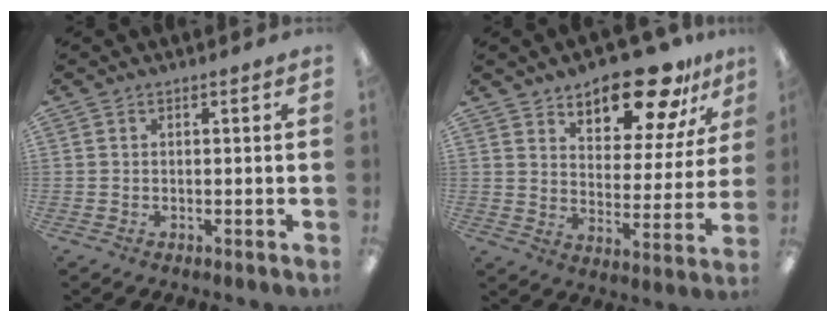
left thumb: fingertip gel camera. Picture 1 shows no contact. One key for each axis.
{"total": 16.5, "fx": 13.5, "fy": 6.3, "fz": 7.2, "tx": -0.103, "ty": -0.096, "tz": 0.232}